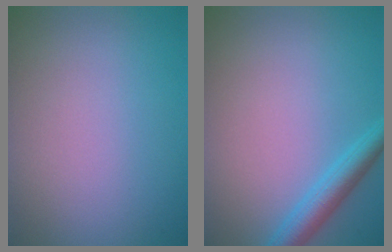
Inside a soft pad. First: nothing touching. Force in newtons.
{"total": 3.0, "press": 3.0, "slide": 0.2}